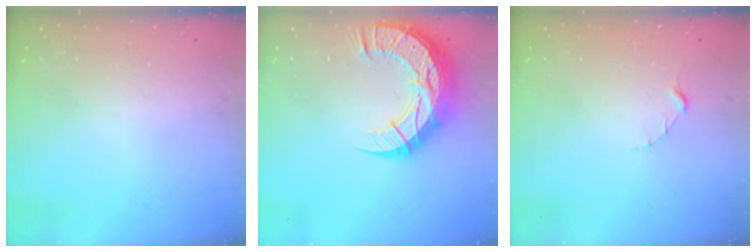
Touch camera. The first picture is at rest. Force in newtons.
{"total": 19.2, "press": 19.1, "slide": 1.4}
{"total": 1.5, "press": 1.5, "slide": 0.2}